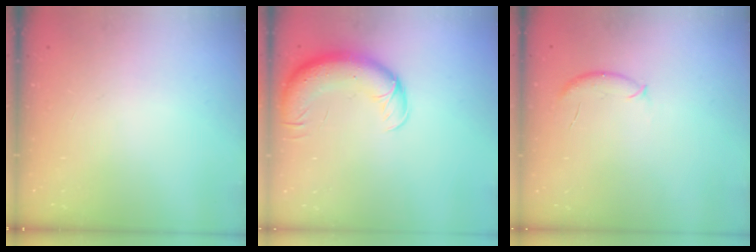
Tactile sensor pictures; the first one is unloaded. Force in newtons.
{"total": 13.7, "press": 13.3, "slide": 3.1}
{"total": 6.4, "press": 6.3, "slide": 1.0}